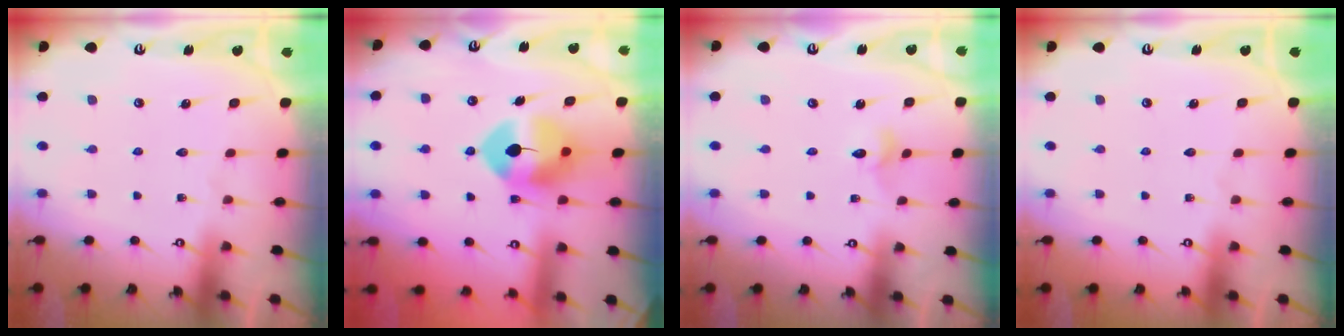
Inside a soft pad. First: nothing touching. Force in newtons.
{"total": 10.1, "press": 10.0, "slide": 1.6}
{"total": 2.8, "press": 2.8, "slide": 0.3}
{"total": 0.0}